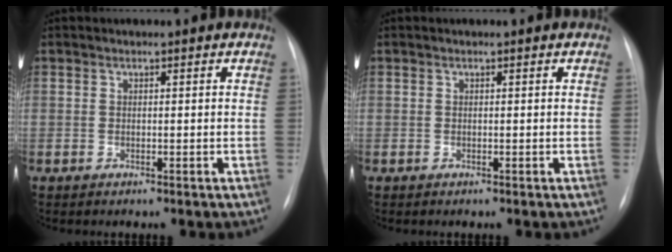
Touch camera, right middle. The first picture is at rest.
{"total": 0.0}